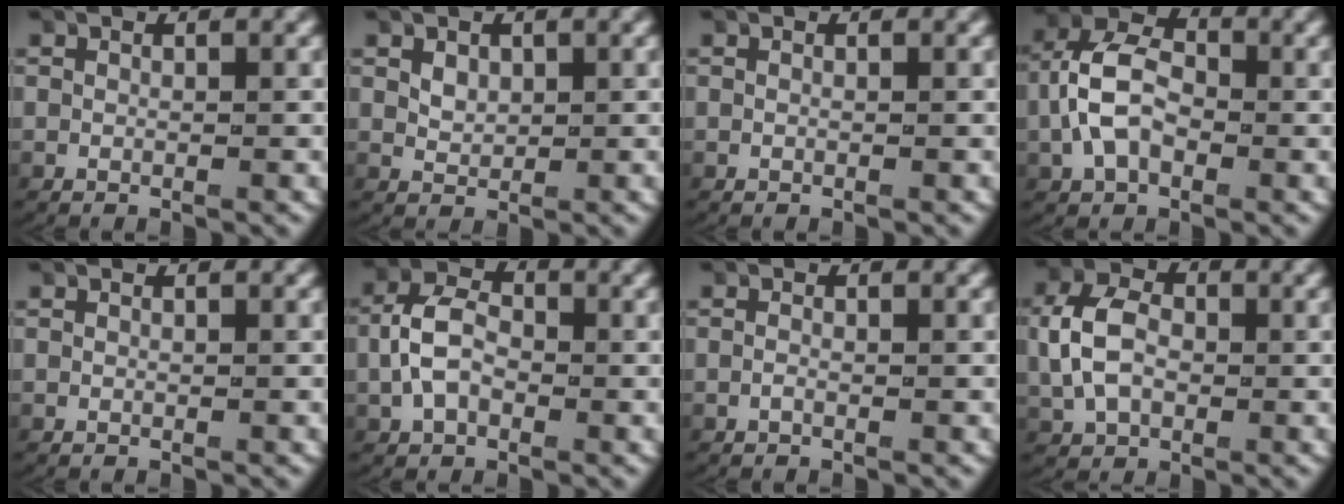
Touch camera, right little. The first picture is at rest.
{"total": 1.3, "force": [0.4, 0.9, 0.9], "torque": [-0.020, -0.005, 0.015]}
{"total": 0.0}
{"total": 6.3, "force": [0.1, 4.6, 4.3], "torque": [-0.095, 0.000, -0.002]}
{"total": 0.0}
{"total": 4.4, "force": [-0.3, 3.1, 3.0], "torque": [-0.066, 0.001, -0.007]}
{"total": 0.5, "force": [-0.5, 0.0, 0.3], "torque": [-0.009, -0.002, -0.009]}
{"total": 5.1, "force": [0.3, 3.8, 3.4], "torque": [-0.079, 0.003, 0.007]}